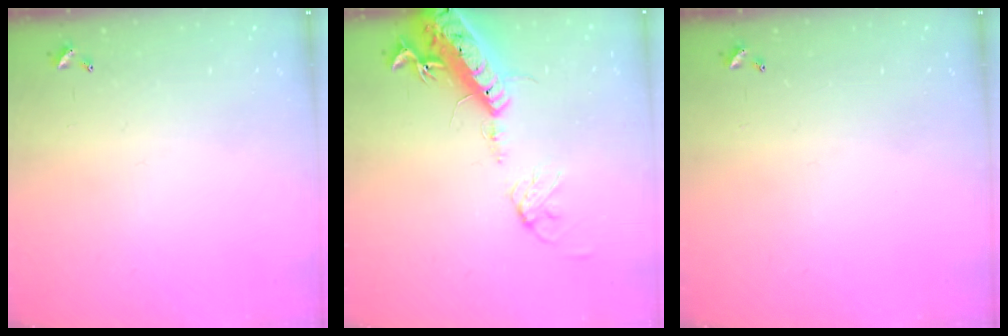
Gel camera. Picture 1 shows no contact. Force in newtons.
{"total": 18.0, "press": 17.6, "slide": 4.1}
{"total": 0.0}